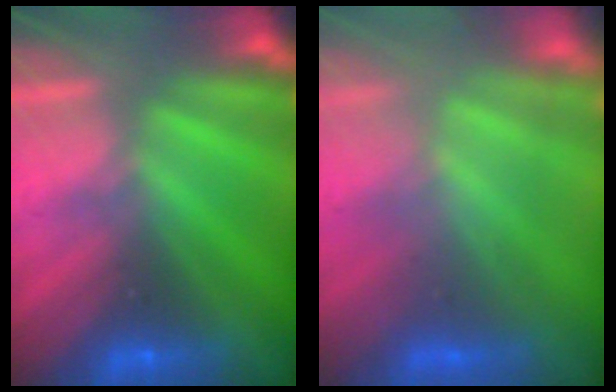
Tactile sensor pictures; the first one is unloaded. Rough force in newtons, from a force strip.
{"total": 4.4}